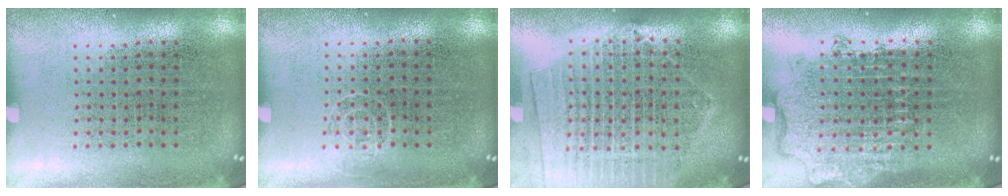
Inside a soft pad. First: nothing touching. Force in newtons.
{"total": 0.6, "press": 0.4, "slide": 0.4}
{"total": 1.9, "press": 1.8, "slide": 0.7}
{"total": 1.8, "press": 1.5, "slide": 1.1}